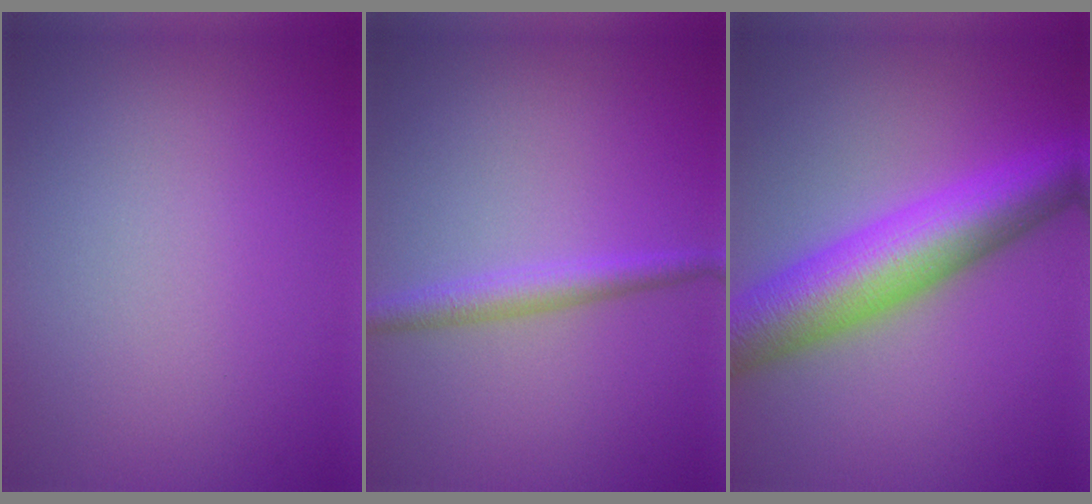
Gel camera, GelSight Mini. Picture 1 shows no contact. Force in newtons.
{"total": 2.2, "press": 2.2, "slide": 0.1}
{"total": 9.2, "press": 9.2, "slide": 0.0}